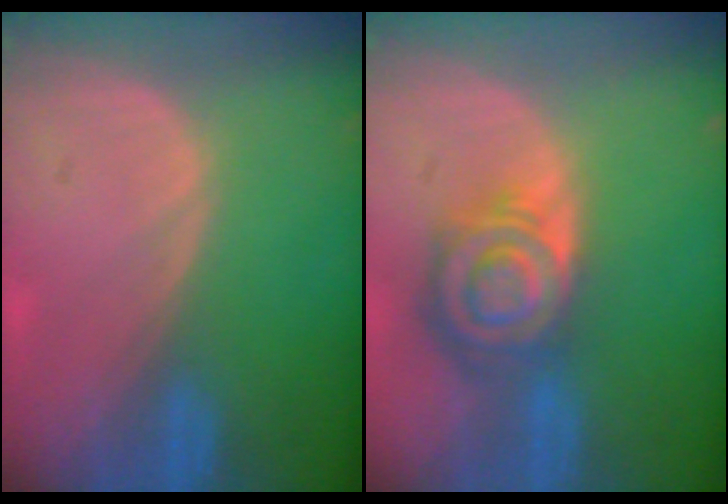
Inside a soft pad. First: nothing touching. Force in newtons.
{"total": 8.5, "press": 7.4, "slide": 4.3}